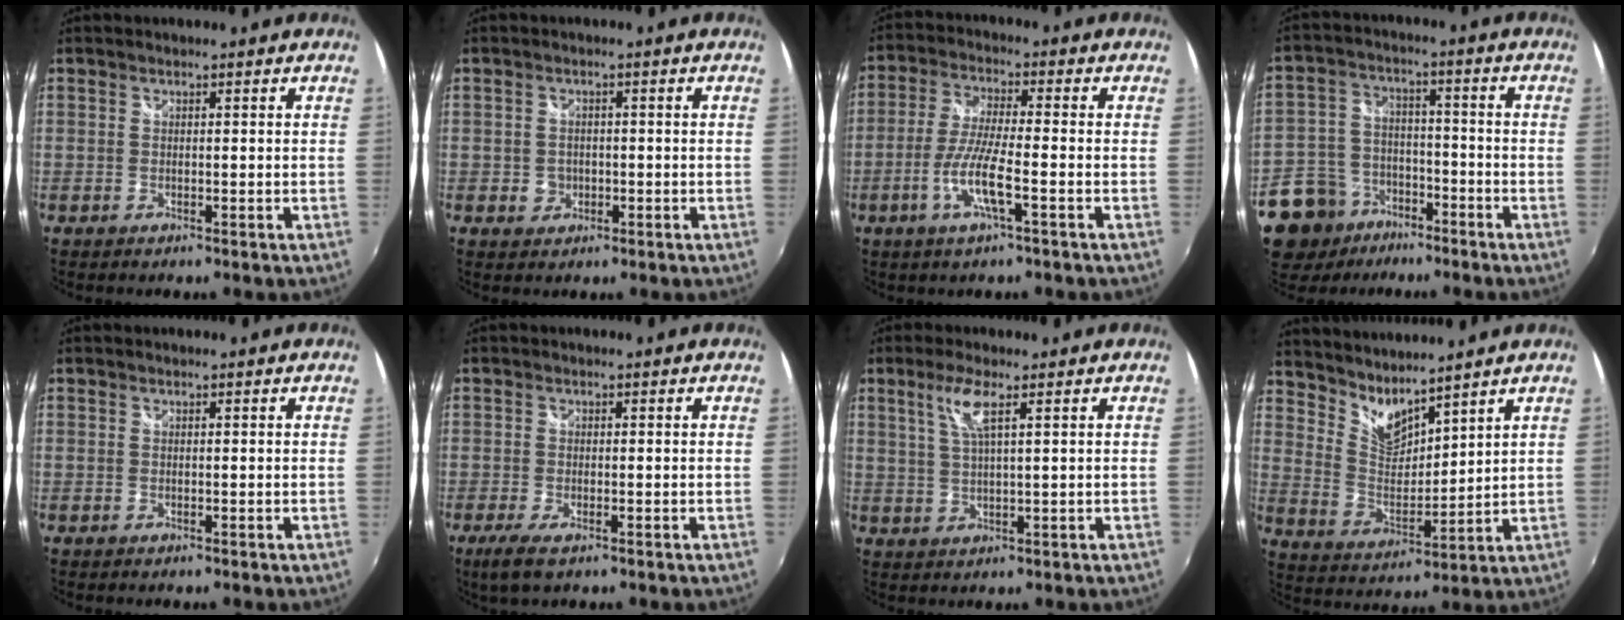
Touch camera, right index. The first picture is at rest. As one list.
[{"total": 3.1, "force": [-0.7, 2.8, 0.9], "torque": [-0.019, 0.001, -0.009]}, {"total": 8.4, "force": [-3.3, 0.7, 7.7], "torque": [-0.161, -0.006, -0.065]}, {"total": 13.2, "force": [-7.9, 9.8, 4.0], "torque": [-0.117, 0.023, -0.124]}, {"total": 0.0}, {"total": 4.0, "force": [-2.2, 1.3, 3.1], "torque": [-0.070, -0.014, -0.037]}, {"total": 5.0, "force": [2.4, 0.5, 4.4], "torque": [-0.090, 0.001, 0.049]}, {"total": 8.3, "force": [7.4, 2.1, 3.1], "torque": [-0.058, -0.010, 0.145]}]